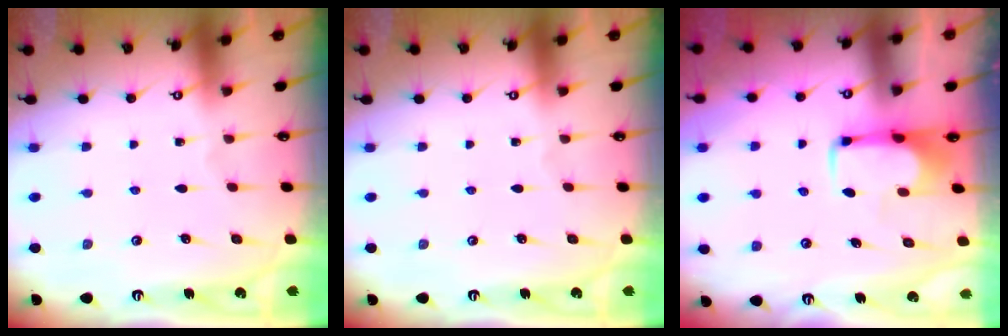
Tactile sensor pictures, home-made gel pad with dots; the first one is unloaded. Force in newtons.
{"total": 0.0}
{"total": 1.9, "press": 1.8, "slide": 0.4}